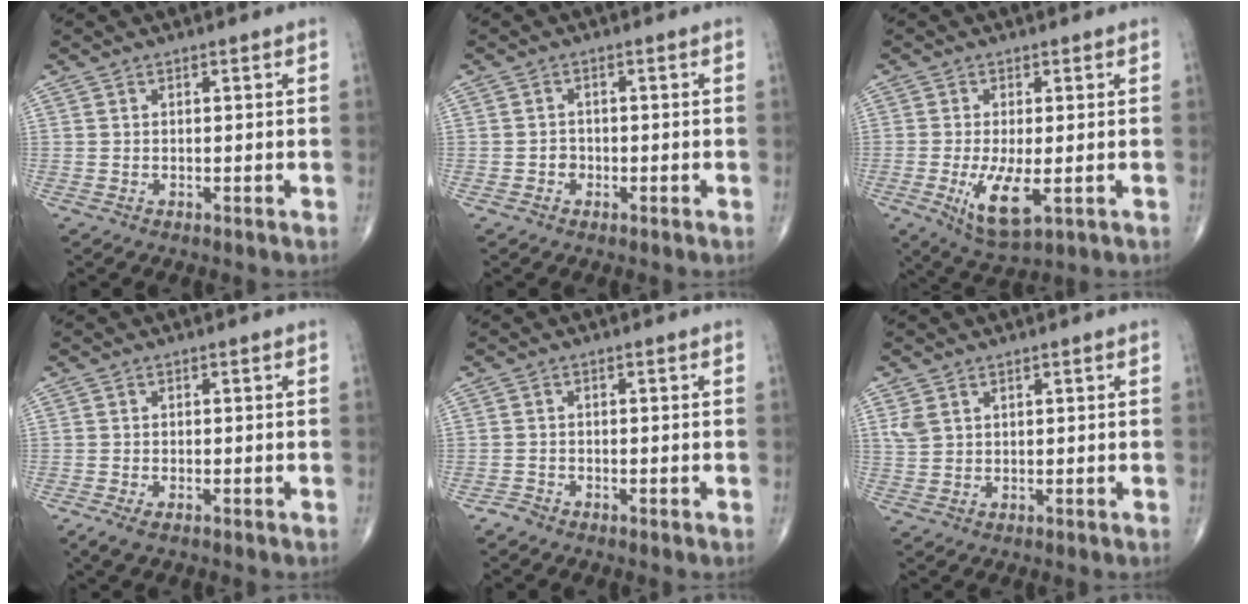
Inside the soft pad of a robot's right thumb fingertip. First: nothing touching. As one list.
[{"total": 1.6, "force": [-0.7, 1.4, 0.3], "torque": [0.004, 0.007, -0.015]}, {"total": 8.1, "force": [-2.0, 2.8, 7.3], "torque": [-0.141, -0.023, -0.026]}, {"total": 2.1, "force": [-1.3, 0.8, 1.5], "torque": [-0.039, -0.005, -0.024]}, {"total": 1.2, "force": [-1.1, 0.4, 0.0], "torque": [-0.001, -0.001, -0.025]}, {"total": 2.6, "force": [1.3, 1.8, 1.4], "torque": [-0.030, 0.000, 0.038]}]